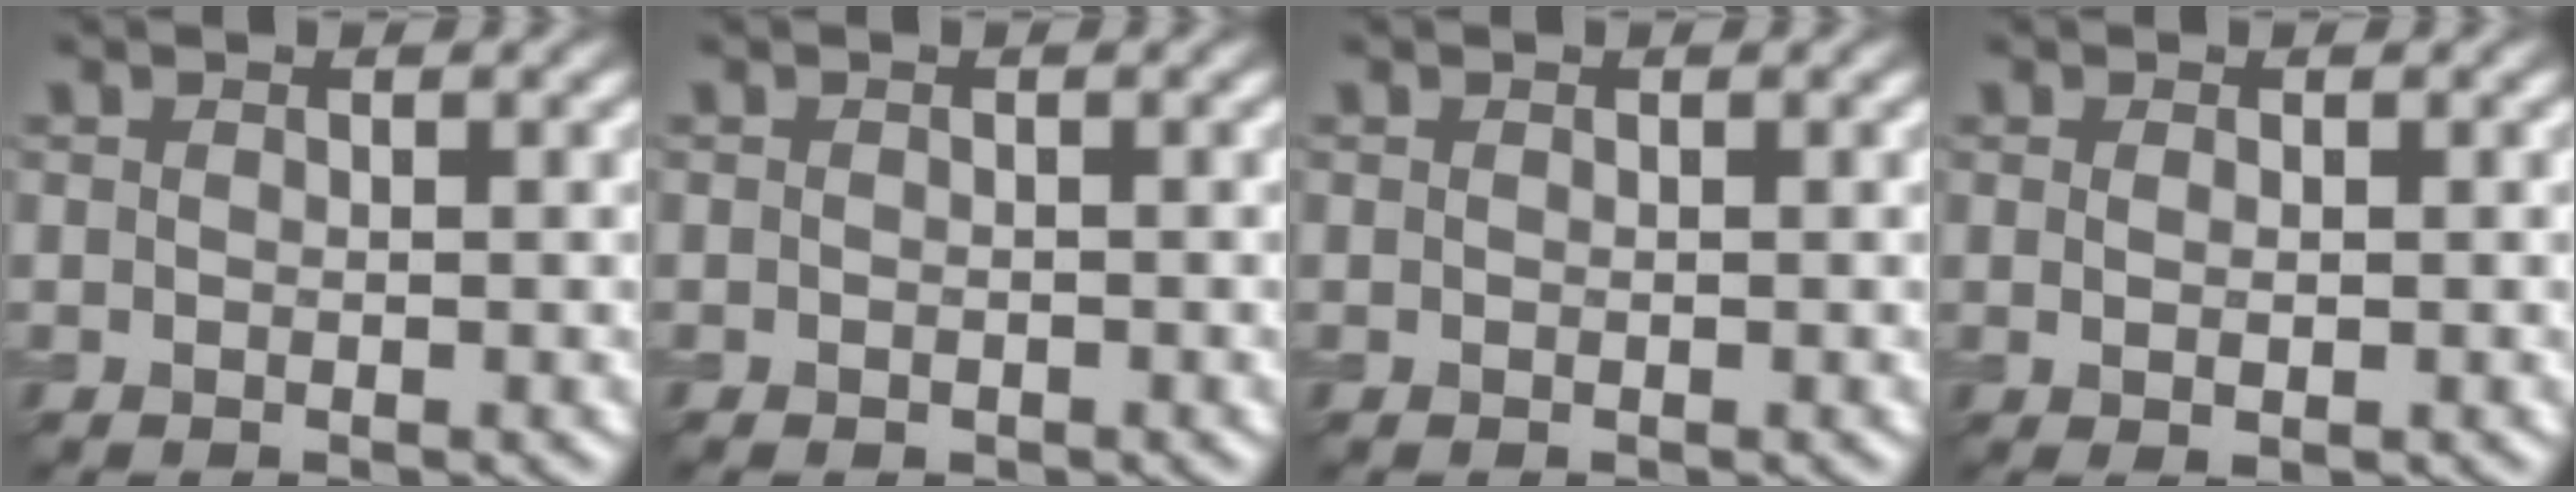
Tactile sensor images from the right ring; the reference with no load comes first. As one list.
[{"total": 0.6, "force": [-0.4, 0.3, 0.3], "torque": [-0.003, -0.003, -0.005]}, {"total": 0.0}, {"total": 1.1, "force": [-0.1, 0.3, 1.1], "torque": [-0.021, -0.003, 0.000]}]